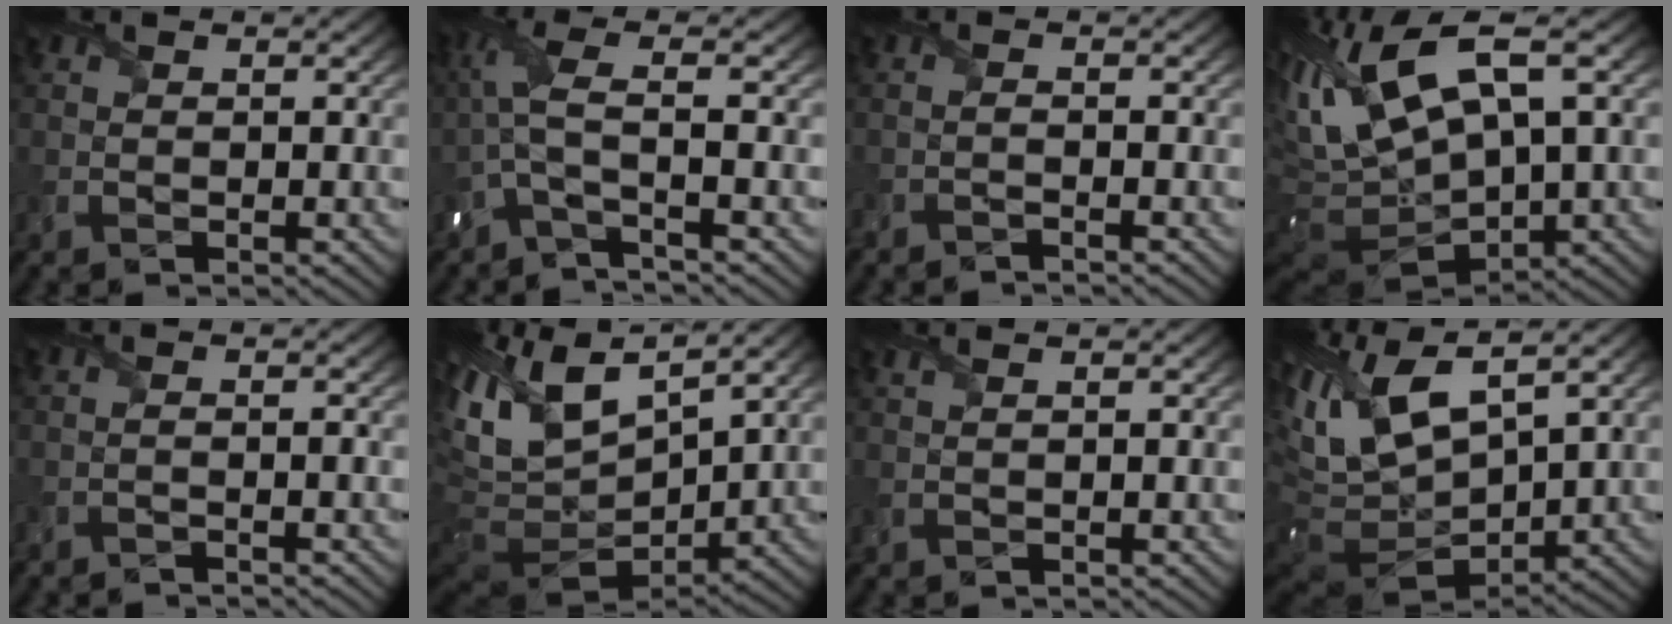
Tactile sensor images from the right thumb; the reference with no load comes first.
{"total": 5.3, "force": [-1.5, 0.9, 5.0], "torque": [-0.117, 0.005, -0.052]}
{"total": 1.5, "force": [-1.2, 0.3, 1.0], "torque": [-0.008, -0.008, -0.032]}
{"total": 16.5, "force": [3.3, 7.4, 14.4], "torque": [-0.338, -0.013, 0.088]}
{"total": 1.6, "force": [-1.0, 0.2, 1.2], "torque": [-0.011, -0.005, -0.029]}
{"total": 15.3, "force": [5.0, 7.6, 12.3], "torque": [-0.260, -0.009, 0.123]}
{"total": 1.2, "force": [0.7, 0.2, 1.0], "torque": [-0.024, -0.001, 0.002]}
{"total": 15.4, "force": [4.0, 6.8, 13.2], "torque": [-0.278, -0.008, 0.096]}